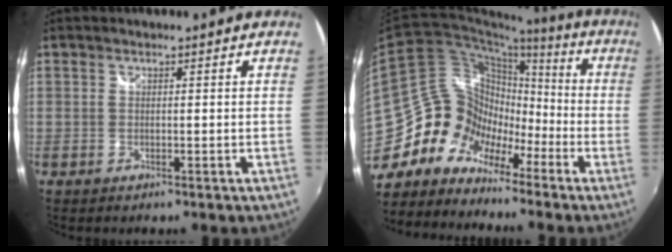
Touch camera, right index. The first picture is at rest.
{"total": 13.7, "force": [-9.4, 9.2, 3.7], "torque": [-0.067, 0.032, -0.181]}